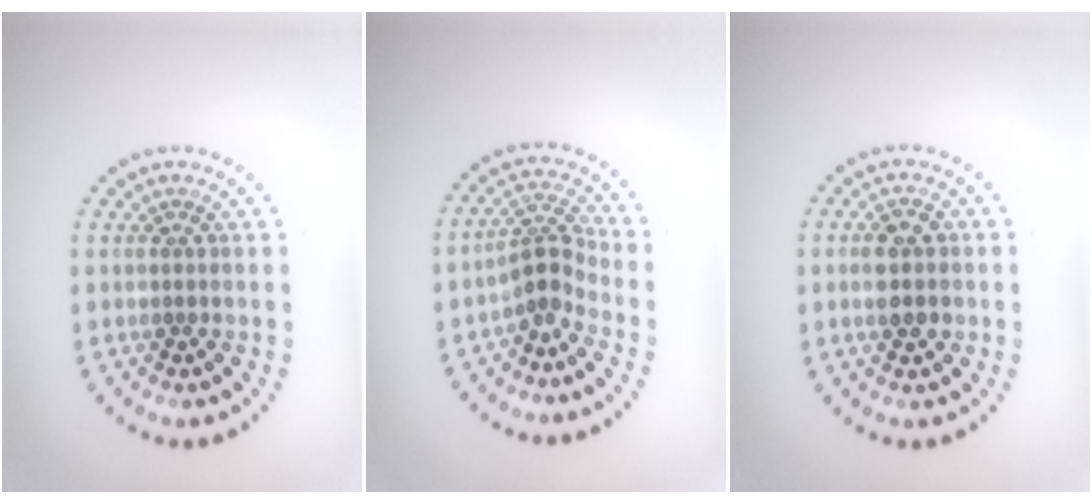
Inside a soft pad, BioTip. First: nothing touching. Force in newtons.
{"total": 2.7, "press": 1.9, "slide": 1.9}
{"total": 2.9, "press": 2.9, "slide": 0.1}